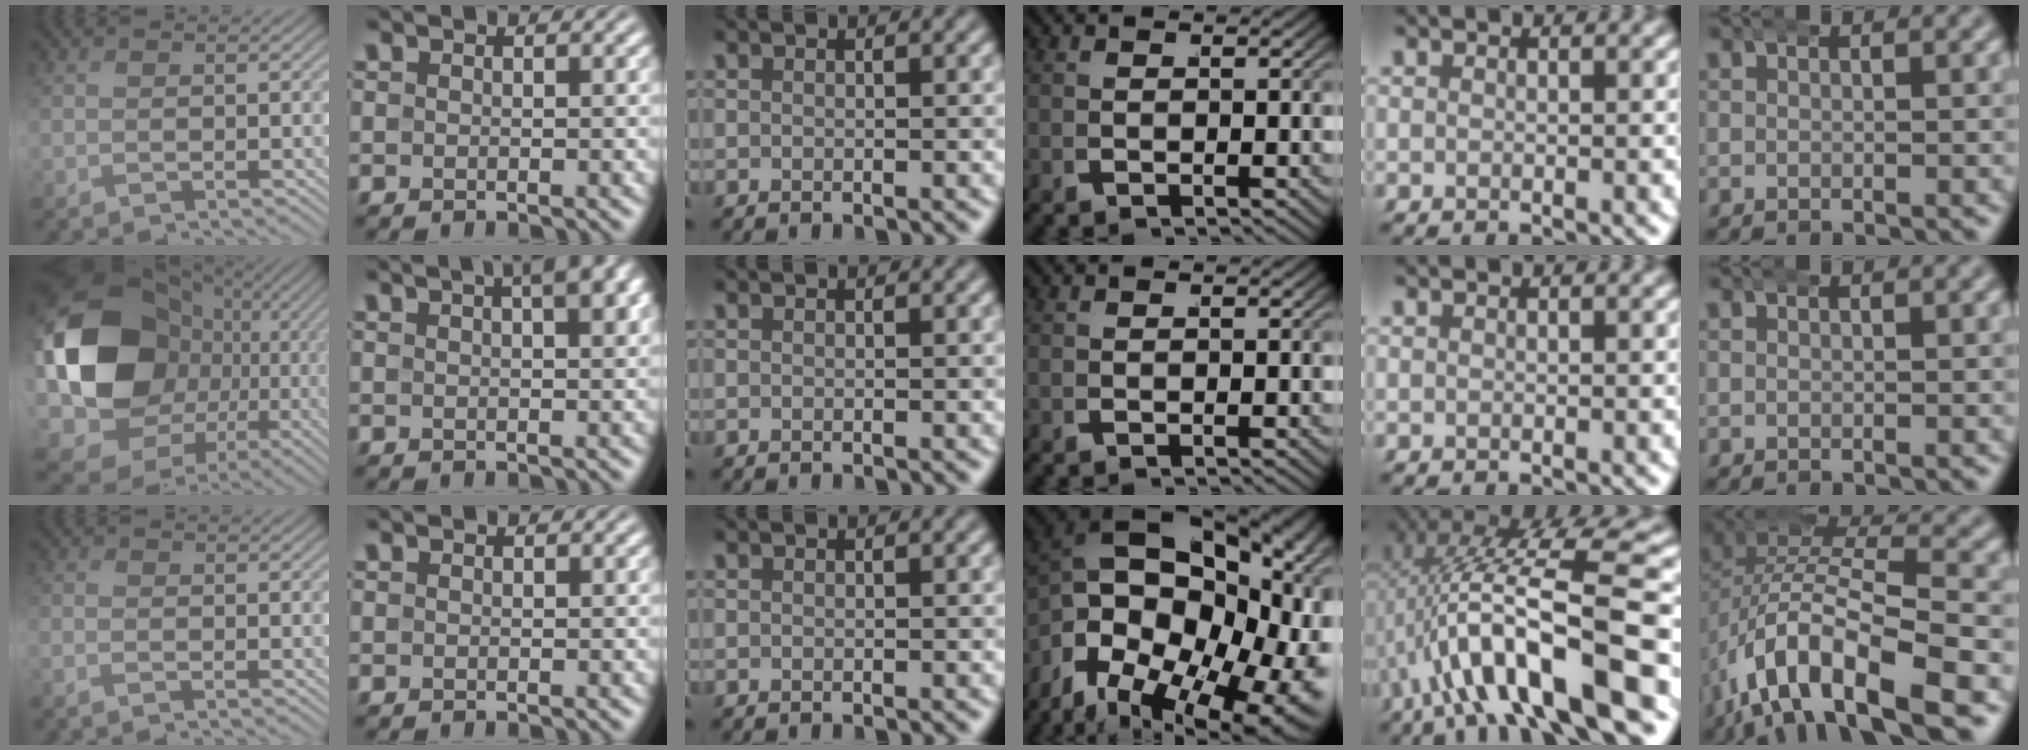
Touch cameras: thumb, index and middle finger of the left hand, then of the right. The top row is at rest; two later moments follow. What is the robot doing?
{"motion": "wrap", "object": "bandana"}